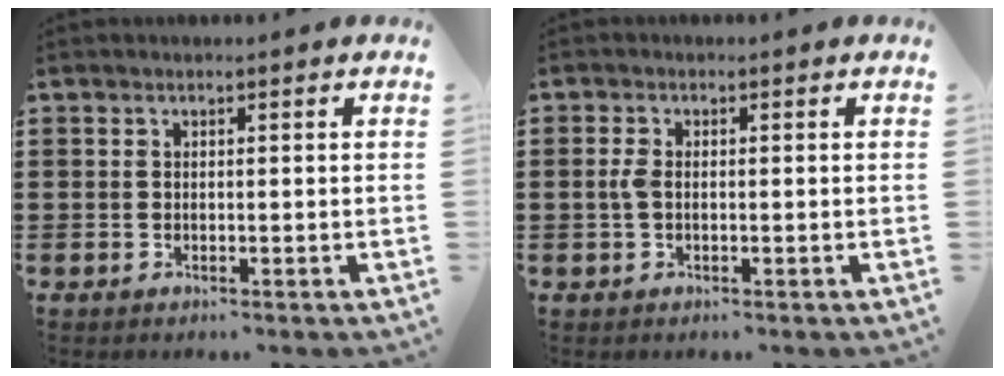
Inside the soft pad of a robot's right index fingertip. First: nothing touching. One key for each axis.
{"total": 2.5, "fx": -0.3, "fy": 1.1, "fz": 2.2, "tx": -0.058, "ty": -0.003, "tz": -0.011}